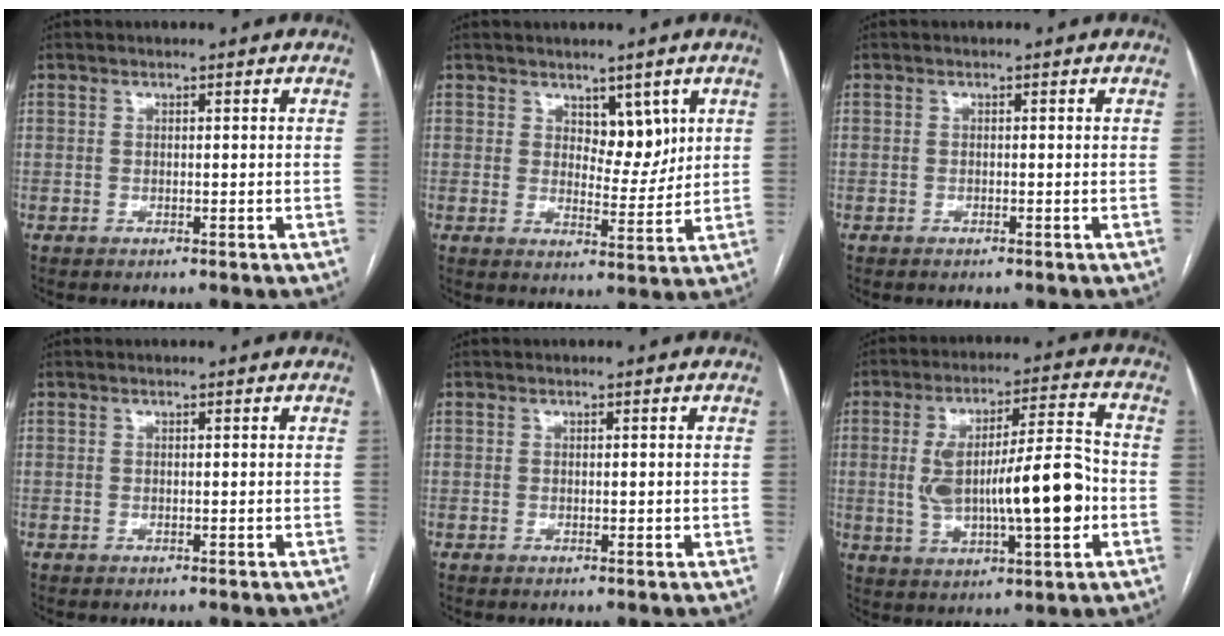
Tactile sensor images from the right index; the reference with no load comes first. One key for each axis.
{"total": 5.1, "fx": 2.6, "fy": 2.7, "fz": 3.4, "tx": -0.043, "ty": -0.005, "tz": 0.045}
{"total": 0.0}
{"total": 0.0}
{"total": 0.9, "fx": 0.0, "fy": 0.5, "fz": 0.7, "tx": -0.010, "ty": -0.001, "tz": 0.002}
{"total": 15.7, "fx": -1.6, "fy": 3.5, "fz": 15.2, "tx": -0.267, "ty": 0.019, "tz": -0.016}